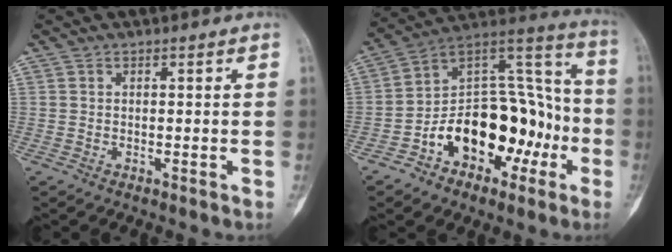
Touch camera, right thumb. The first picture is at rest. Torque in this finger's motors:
{"motor_torque": [0.89, 0.89, 0.88, -0.86, 0.30]}